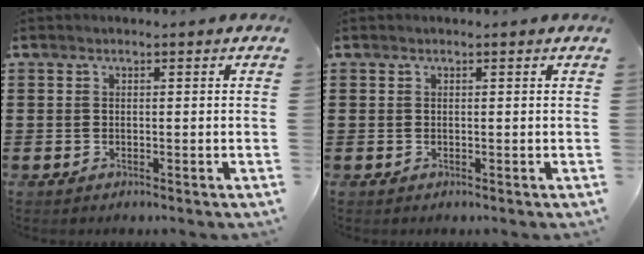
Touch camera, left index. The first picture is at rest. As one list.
[{"total": 0.0}]